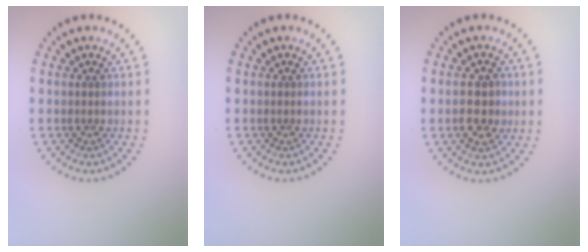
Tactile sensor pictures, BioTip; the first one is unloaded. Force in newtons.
{"total": 0.0}
{"total": 2.9, "press": 2.9, "slide": 0.2}